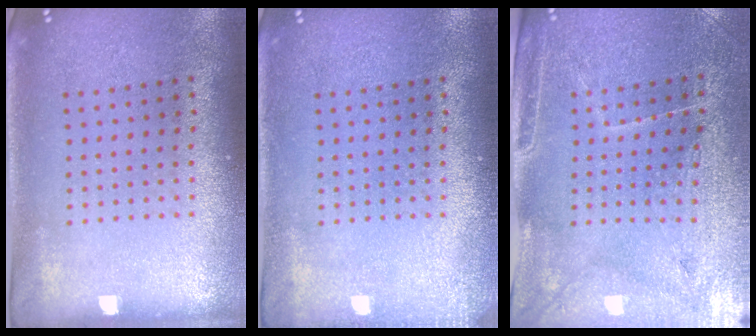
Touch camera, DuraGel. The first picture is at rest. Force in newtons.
{"total": 1.0, "press": 1.0, "slide": 0.3}
{"total": 3.3, "press": 3.1, "slide": 1.0}